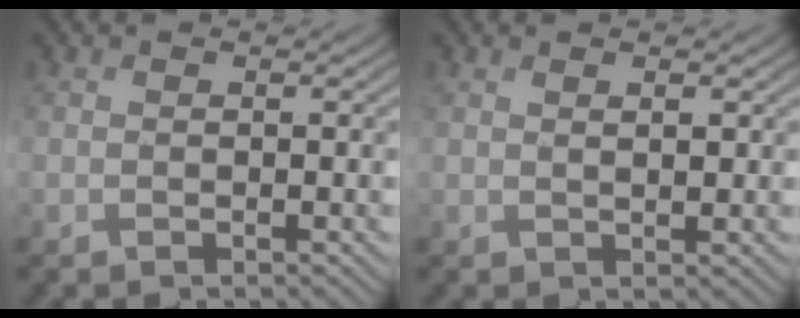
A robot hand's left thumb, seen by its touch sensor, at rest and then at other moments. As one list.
[{"total": 1.3, "force": [0.8, 0.2, 1.0], "torque": [-0.022, -0.001, 0.016]}]